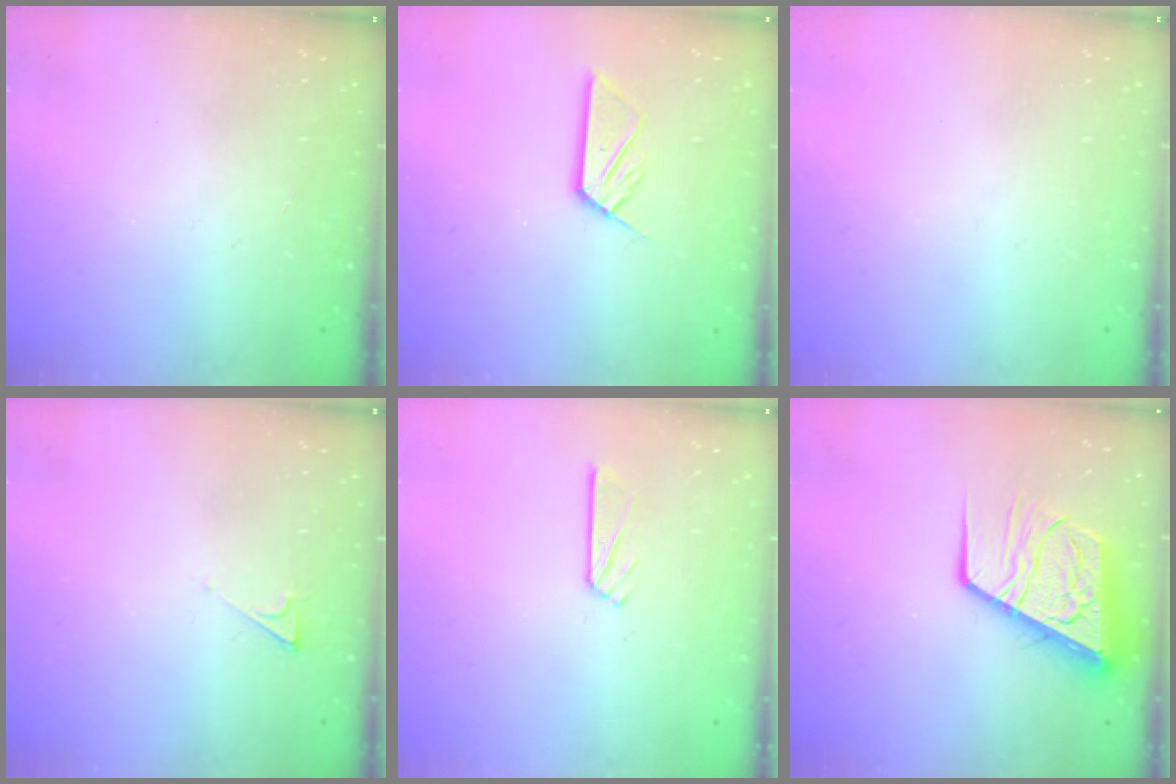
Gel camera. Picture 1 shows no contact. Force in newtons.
{"total": 6.4, "press": 6.3, "slide": 0.5}
{"total": 0.0}
{"total": 2.8, "press": 2.7, "slide": 0.5}
{"total": 3.7, "press": 3.7, "slide": 0.3}
{"total": 13.0, "press": 12.9, "slide": 1.7}